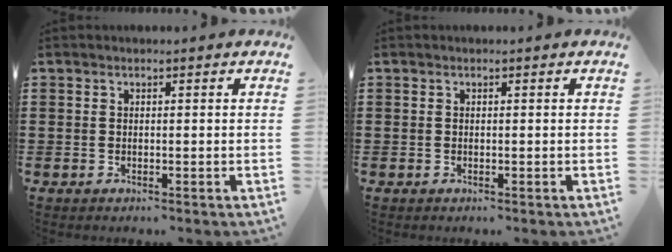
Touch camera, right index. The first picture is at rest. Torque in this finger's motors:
{"motor_torque": [0.83, 1.31, 0.00, 0.00]}